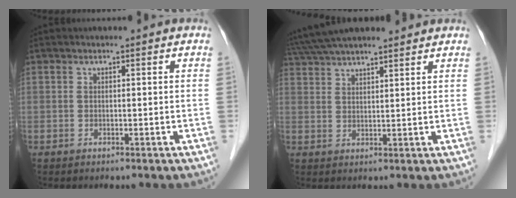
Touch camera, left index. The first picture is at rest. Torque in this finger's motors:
{"motor_torque": [0.98, -1.16, 0.64, 0.21]}